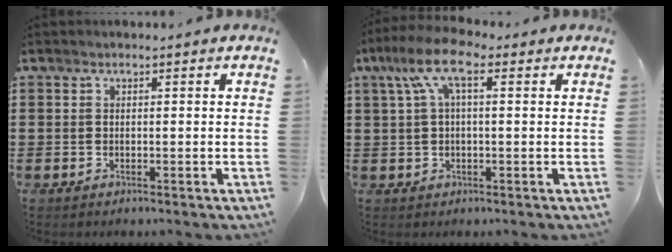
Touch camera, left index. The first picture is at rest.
{"total": 7.7, "force": [2.2, 2.8, 6.8], "torque": [-0.149, 0.008, 0.033]}